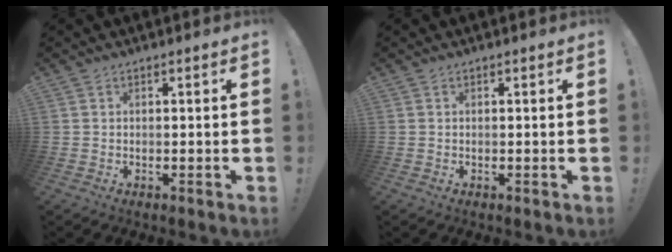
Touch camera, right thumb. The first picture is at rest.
{"total": 0.0}